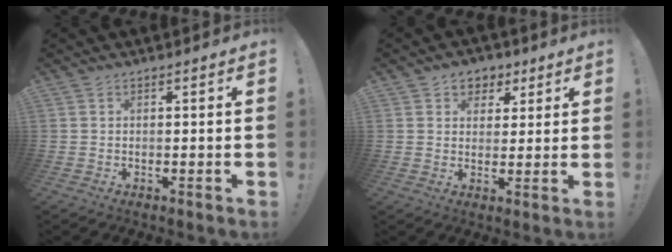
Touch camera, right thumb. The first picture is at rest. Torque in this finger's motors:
{"motor_torque": [0.00, 0.00, 0.09, -0.02, 0.00]}